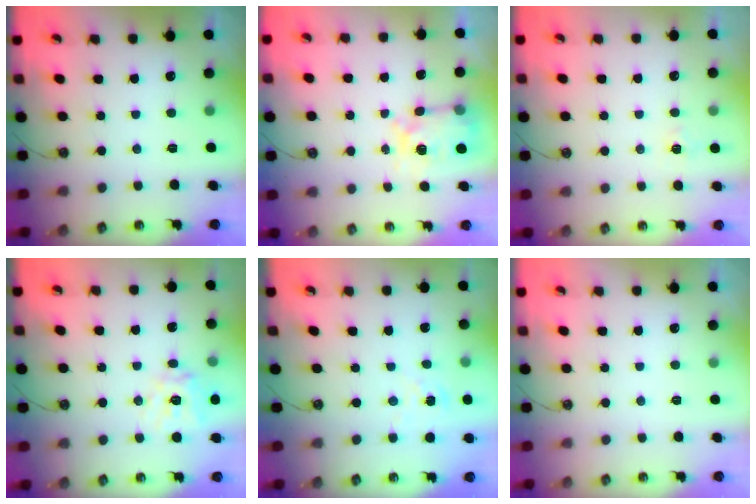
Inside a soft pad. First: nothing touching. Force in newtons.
{"total": 7.2, "press": 7.1, "slide": 0.6}
{"total": 4.3, "press": 4.2, "slide": 0.7}
{"total": 12.9, "press": 12.8, "slide": 1.7}
{"total": 1.6, "press": 1.6, "slide": 0.2}
{"total": 0.0}